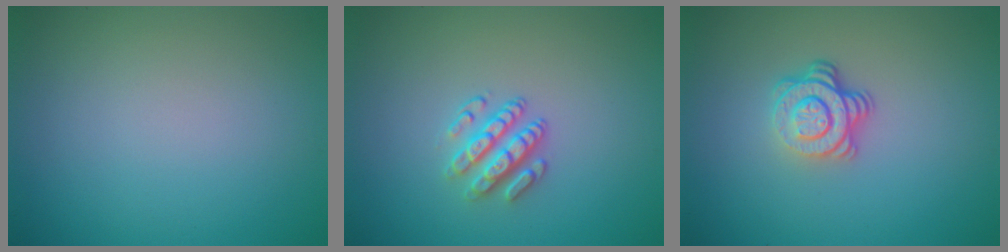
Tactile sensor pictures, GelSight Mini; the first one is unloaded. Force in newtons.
{"total": 2.9, "press": 2.5, "slide": 1.4}
{"total": 3.9, "press": 2.7, "slide": 2.8}